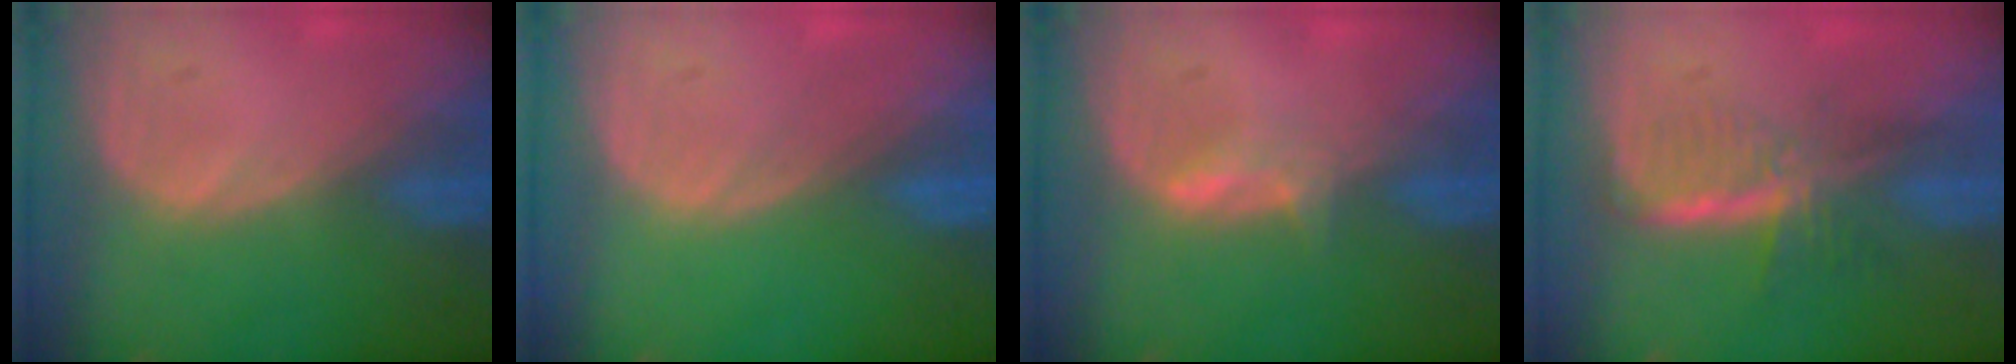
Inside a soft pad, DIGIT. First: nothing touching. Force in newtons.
{"total": 0.0}
{"total": 2.1, "press": 2.0, "slide": 0.4}
{"total": 6.0, "press": 5.2, "slide": 2.9}